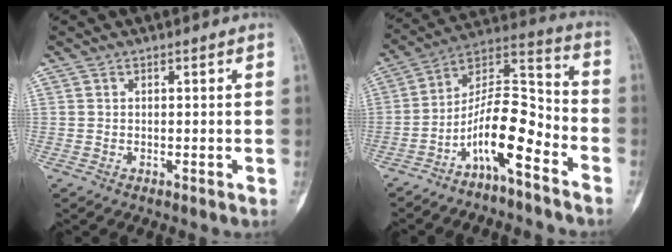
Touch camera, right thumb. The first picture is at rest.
{"total": 13.0, "force": [-7.0, 4.2, 10.1], "torque": [-0.180, 0.096, -0.126]}